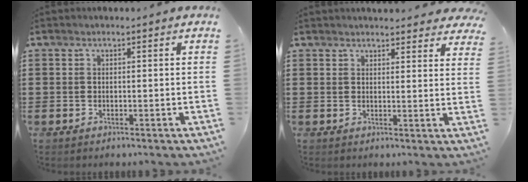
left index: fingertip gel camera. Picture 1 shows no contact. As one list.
[{"total": 2.9, "force": [2.9, 0.3, 0.4], "torque": [0.001, -0.013, 0.052]}]